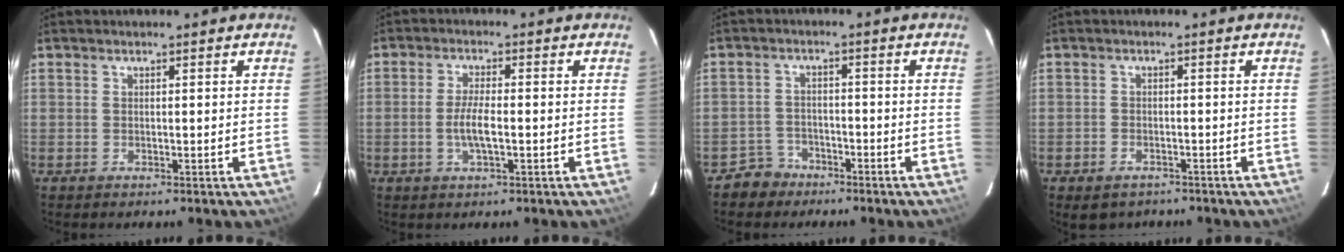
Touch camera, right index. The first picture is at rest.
{"total": 4.5, "force": [-1.1, 0.9, 4.3], "torque": [-0.084, 0.000, -0.020]}
{"total": 4.5, "force": [-3.3, 3.0, -0.1], "torque": [-0.009, 0.016, -0.061]}
{"total": 4.1, "force": [-2.9, 2.7, 1.2], "torque": [-0.033, -0.007, -0.040]}